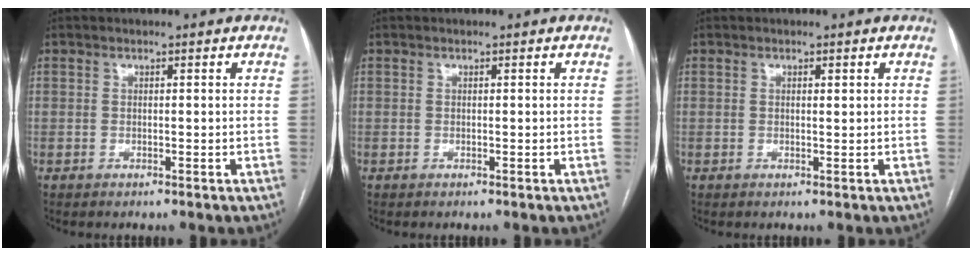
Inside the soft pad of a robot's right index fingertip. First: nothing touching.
{"total": 0.0}
{"total": 0.9, "force": [0.4, 0.2, 0.7], "torque": [-0.014, -0.002, 0.004]}